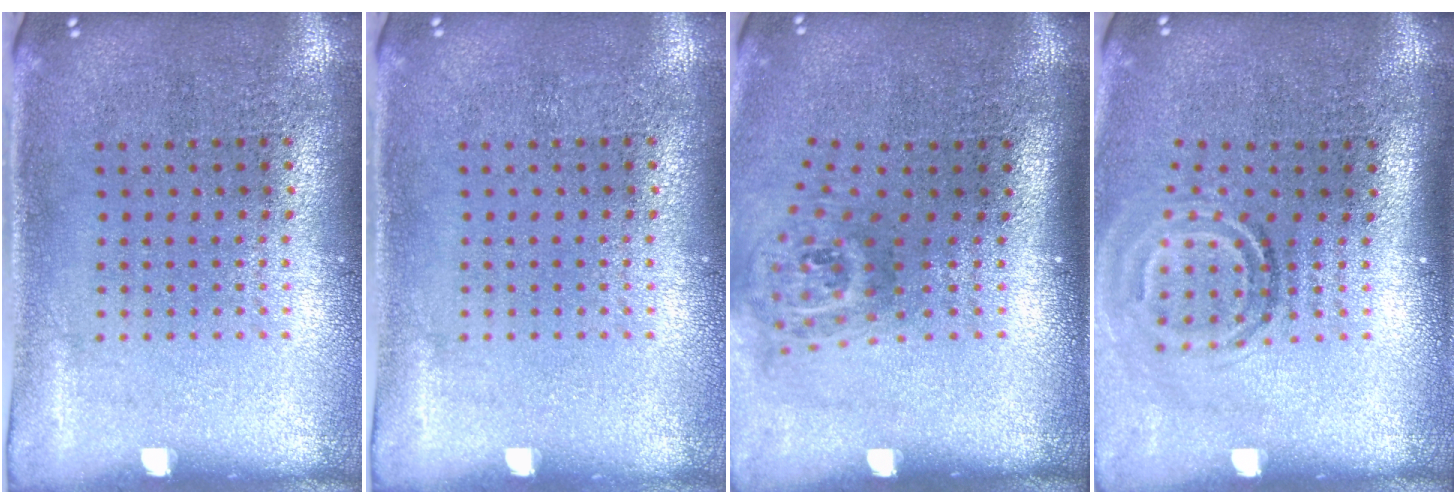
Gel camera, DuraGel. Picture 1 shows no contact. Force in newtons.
{"total": 0.0}
{"total": 1.9, "press": 1.2, "slide": 1.4}
{"total": 1.8, "press": 1.2, "slide": 1.4}